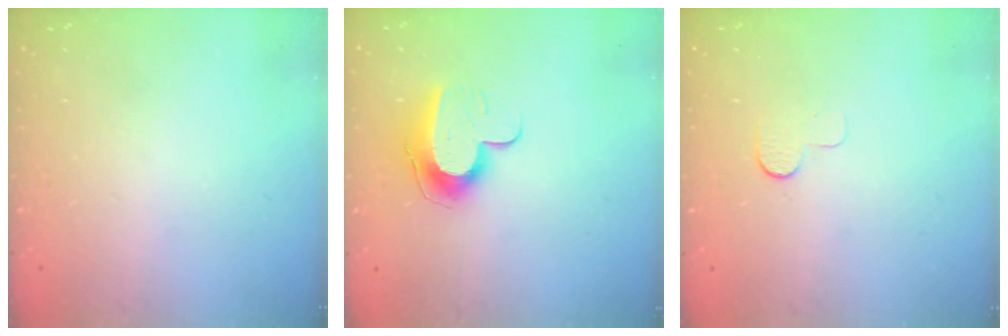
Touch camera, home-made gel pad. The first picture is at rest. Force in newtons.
{"total": 10.6, "press": 10.6, "slide": 0.5}
{"total": 4.1, "press": 4.1, "slide": 0.4}